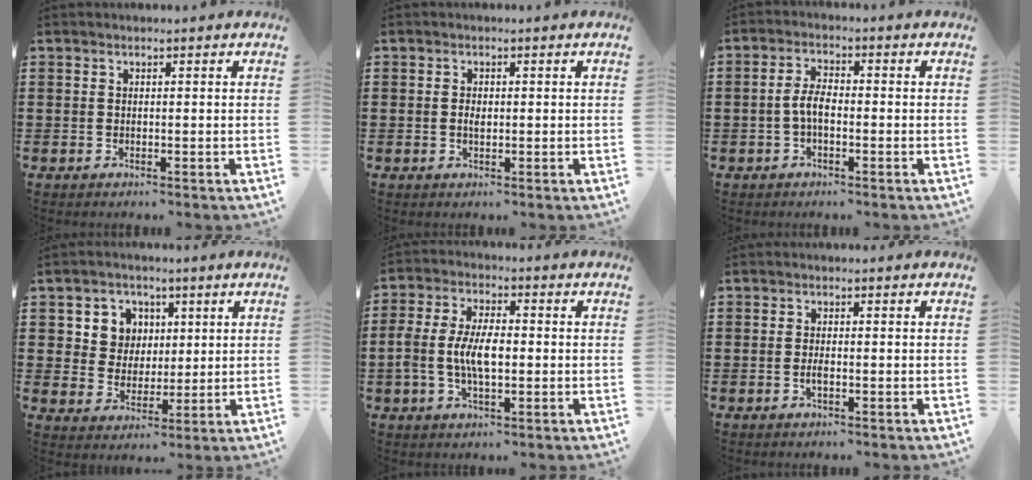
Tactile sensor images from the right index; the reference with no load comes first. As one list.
[{"total": 1.3, "force": [0.0, 0.7, 1.2], "torque": [-0.023, 0.003, -0.002]}, {"total": 3.9, "force": [-0.9, 1.6, 3.4], "torque": [-0.083, -0.001, -0.024]}, {"total": 6.0, "force": [2.1, 5.5, 1.3], "torque": [-0.046, 0.014, 0.035]}, {"total": 6.9, "force": [-0.9, 3.2, 6.1], "torque": [-0.138, 0.000, -0.023]}, {"total": 1.4, "force": [-0.4, 0.4, 1.3], "torque": [-0.024, -0.002, -0.006]}]